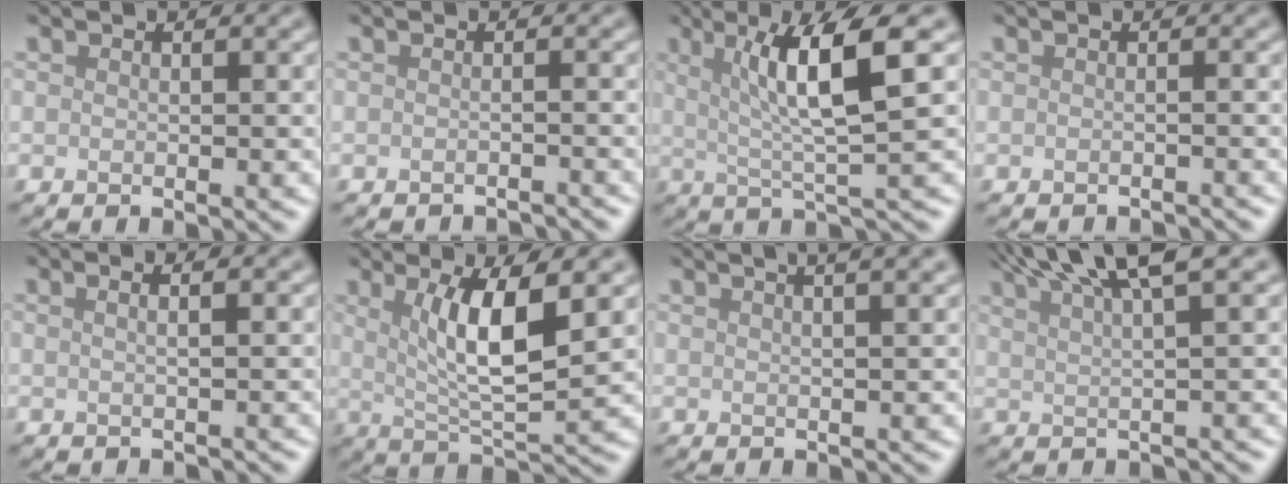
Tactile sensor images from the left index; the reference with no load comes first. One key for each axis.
{"total": 2.0, "fx": -2.0, "fy": 0.0, "fz": 0.2, "tx": 0.002, "ty": -0.005, "tz": -0.026}
{"total": 6.6, "fx": 2.1, "fy": 1.0, "fz": 6.2, "tx": -0.104, "ty": 0.007, "tz": 0.038}
{"total": 1.4, "fx": -1.3, "fy": 0.0, "fz": 0.1, "tx": 0.003, "ty": -0.005, "tz": -0.020}
{"total": 1.9, "fx": 0.4, "fy": 0.8, "fz": 1.7, "tx": -0.011, "ty": 0.004, "tz": -0.010}
{"total": 6.2, "fx": 1.8, "fy": 1.3, "fz": 5.8, "tx": -0.100, "ty": -0.006, "tz": 0.037}
{"total": 7.3, "fx": 4.3, "fy": 3.2, "fz": 5.0, "tx": -0.022, "ty": 0.058, "tz": 0.018}
{"total": 6.3, "fx": 4.1, "fy": 1.2, "fz": 4.6, "tx": -0.055, "ty": 0.022, "tz": 0.062}